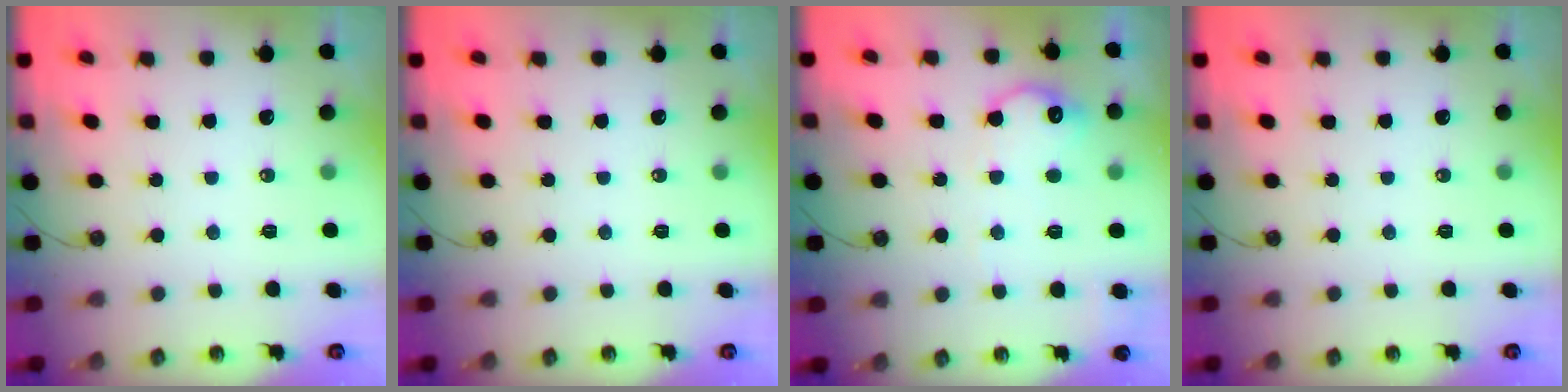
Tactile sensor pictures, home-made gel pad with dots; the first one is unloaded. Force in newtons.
{"total": 0.0}
{"total": 11.3, "press": 11.3, "slide": 0.4}
{"total": 0.0}